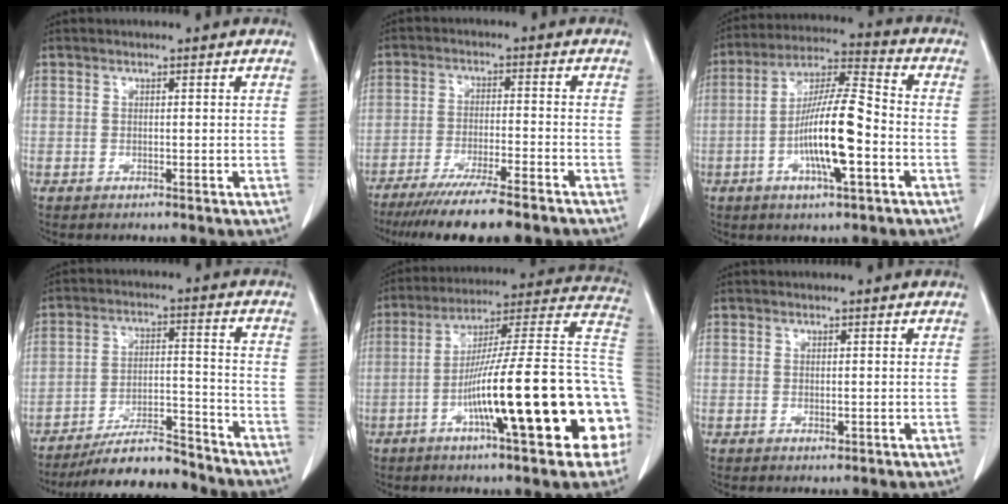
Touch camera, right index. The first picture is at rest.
{"total": 13.1, "force": [-10.7, 0.8, 7.4], "torque": [-0.116, -0.032, -0.169]}
{"total": 13.3, "force": [-3.5, 1.8, 12.7], "torque": [-0.235, 0.005, -0.066]}
{"total": 12.6, "force": [-11.6, 1.7, 4.7], "torque": [-0.073, 0.011, -0.193]}
{"total": 26.0, "force": [-6.9, 2.3, 24.9], "torque": [-0.281, 0.019, -0.108]}
{"total": 0.7, "force": [-0.1, 0.4, 0.5], "torque": [-0.005, 0.000, 0.003]}